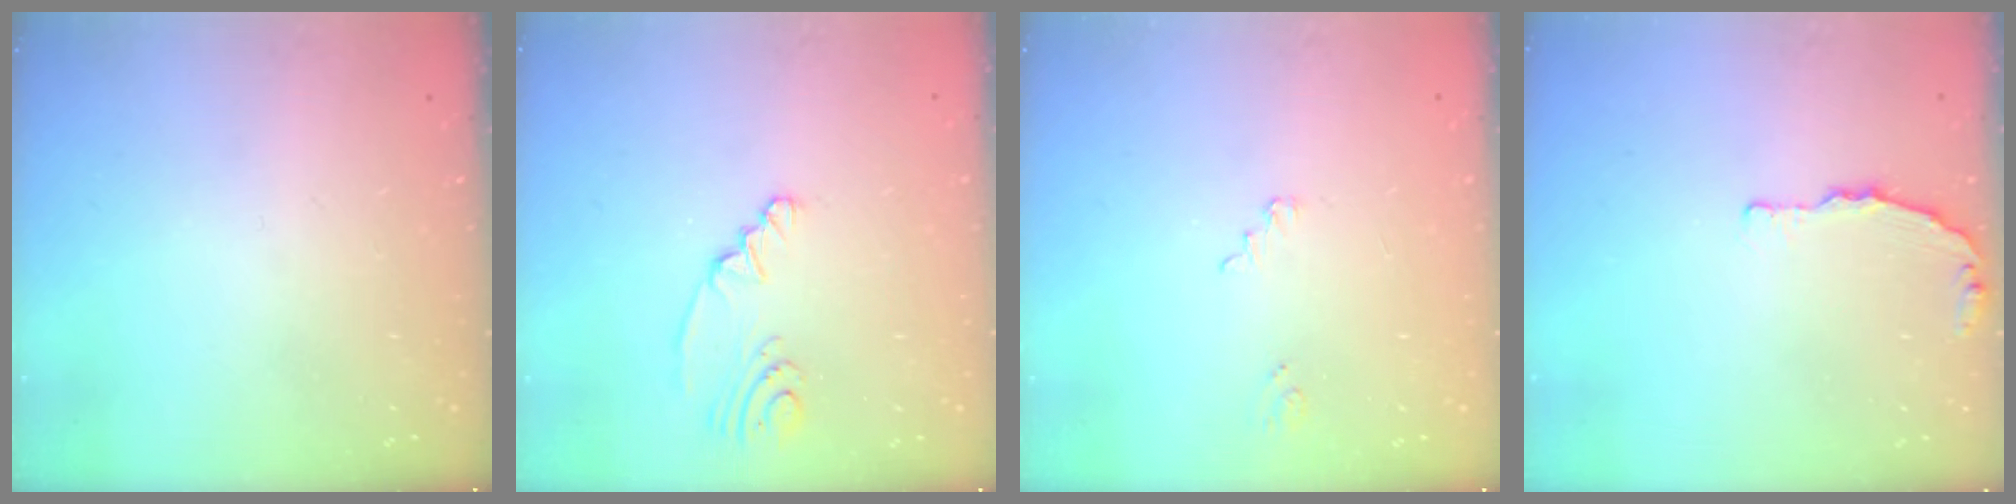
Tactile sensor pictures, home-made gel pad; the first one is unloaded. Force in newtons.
{"total": 3.2, "press": 3.0, "slide": 1.1}
{"total": 2.2, "press": 2.2, "slide": 0.2}
{"total": 2.6, "press": 2.6, "slide": 0.4}